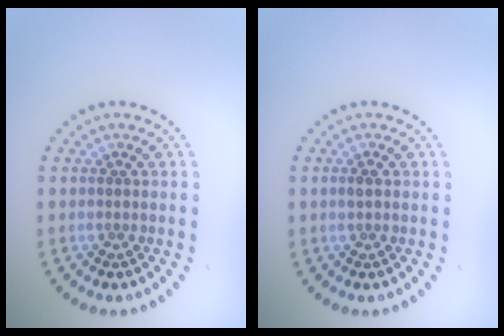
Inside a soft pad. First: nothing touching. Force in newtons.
{"total": 0.7, "press": 0.7, "slide": 0.0}